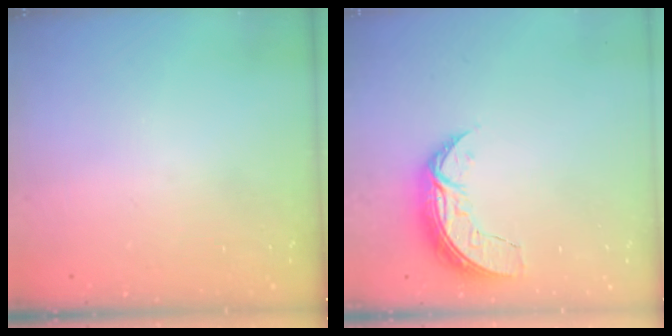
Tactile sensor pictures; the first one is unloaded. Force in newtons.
{"total": 7.3, "press": 7.3, "slide": 0.7}